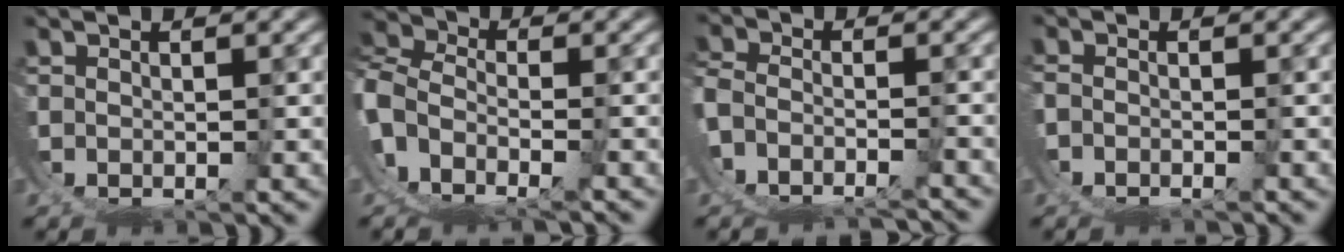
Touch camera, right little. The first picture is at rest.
{"total": 9.5, "force": [-2.2, 7.8, 5.0], "torque": [-0.123, -0.022, -0.046]}
{"total": 7.8, "force": [-5.8, 4.5, 2.8], "torque": [-0.063, -0.021, -0.090]}
{"total": 2.1, "force": [-1.8, 0.9, 0.5], "torque": [-0.008, -0.005, -0.033]}